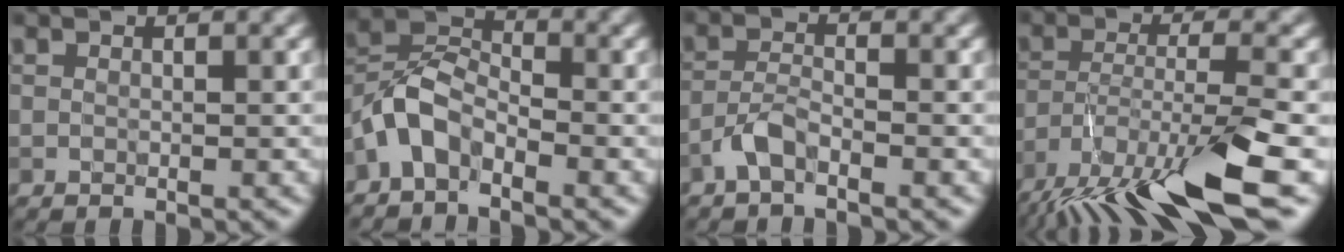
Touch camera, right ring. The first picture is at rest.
{"total": 4.1, "force": [-2.6, 2.1, 2.4], "torque": [-0.045, 0.014, -0.061]}
{"total": 2.2, "force": [-1.5, 0.6, 1.4], "torque": [-0.032, 0.005, -0.037]}
{"total": 11.5, "force": [-7.8, 2.7, 8.1], "torque": [-0.163, -0.018, -0.140]}